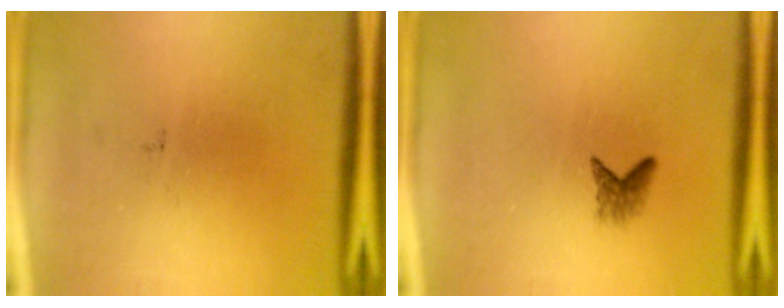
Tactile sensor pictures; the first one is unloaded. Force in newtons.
{"total": 1.6}